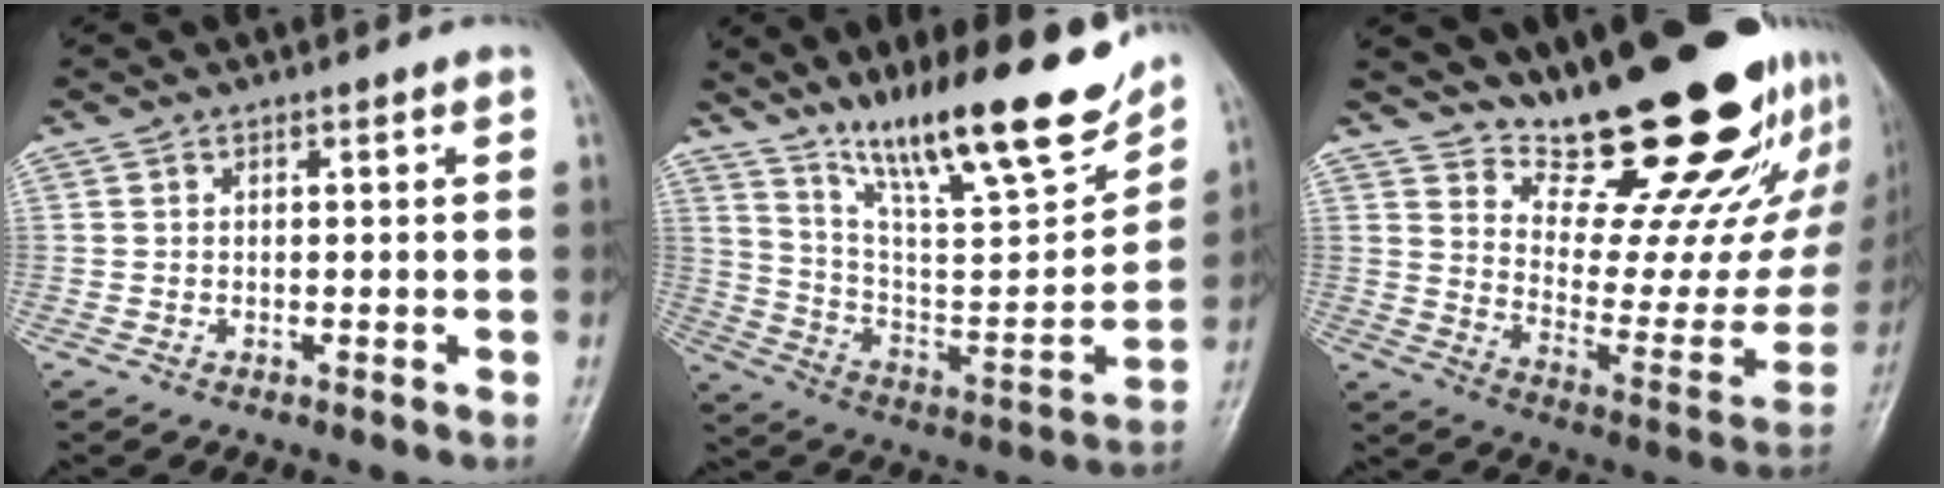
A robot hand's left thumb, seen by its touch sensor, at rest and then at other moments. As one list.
[{"total": 24.8, "force": [17.0, 5.8, 17.1], "torque": [-0.245, -0.065, 0.289]}, {"total": 26.4, "force": [21.0, 7.8, 13.8], "torque": [-0.168, -0.148, 0.299]}]